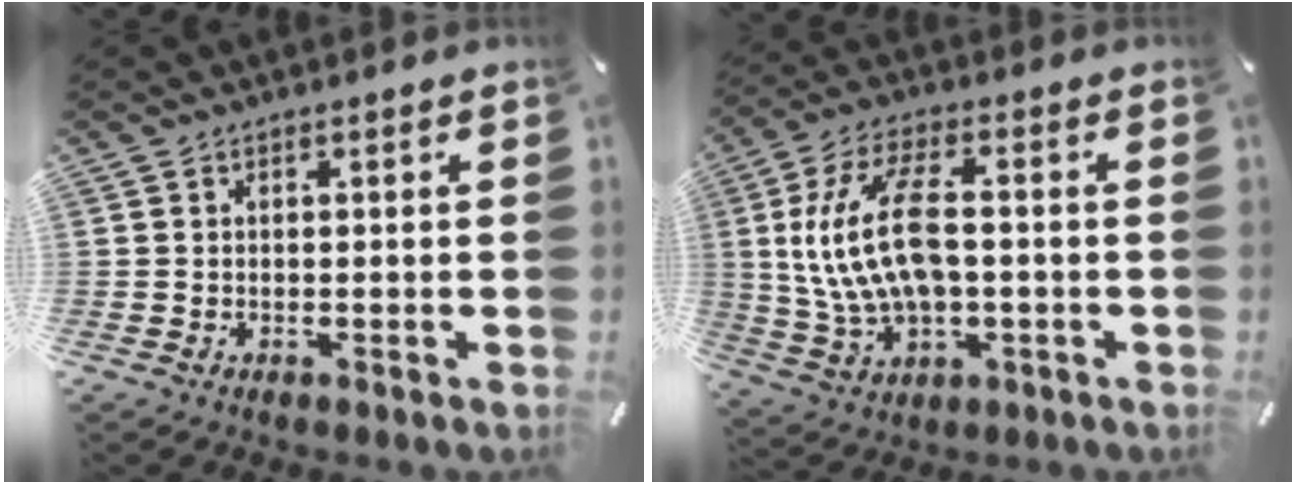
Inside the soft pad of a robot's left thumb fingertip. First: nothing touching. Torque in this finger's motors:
{"motor_torque": [0.14, 1.63, 1.70, -1.07, 0.76]}